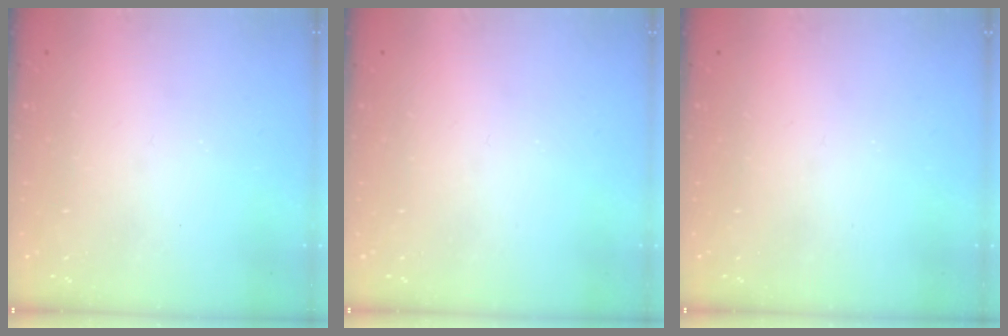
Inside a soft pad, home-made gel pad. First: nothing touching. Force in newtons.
{"total": 0.0}
{"total": 0.0}